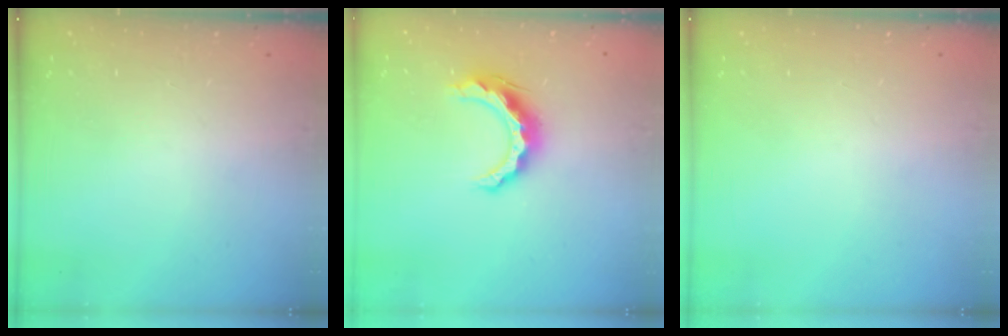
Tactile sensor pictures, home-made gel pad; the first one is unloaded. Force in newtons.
{"total": 11.7, "press": 11.7, "slide": 1.1}
{"total": 0.0}